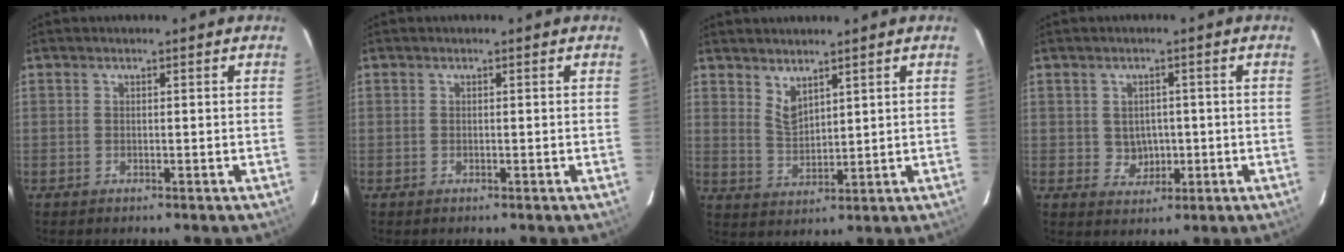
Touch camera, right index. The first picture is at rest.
{"total": 0.0}
{"total": 4.3, "force": [3.4, 1.5, 2.1], "torque": [-0.036, -0.007, 0.067]}
{"total": 3.9, "force": [-0.1, 3.7, 1.3], "torque": [-0.026, 0.009, 0.010]}